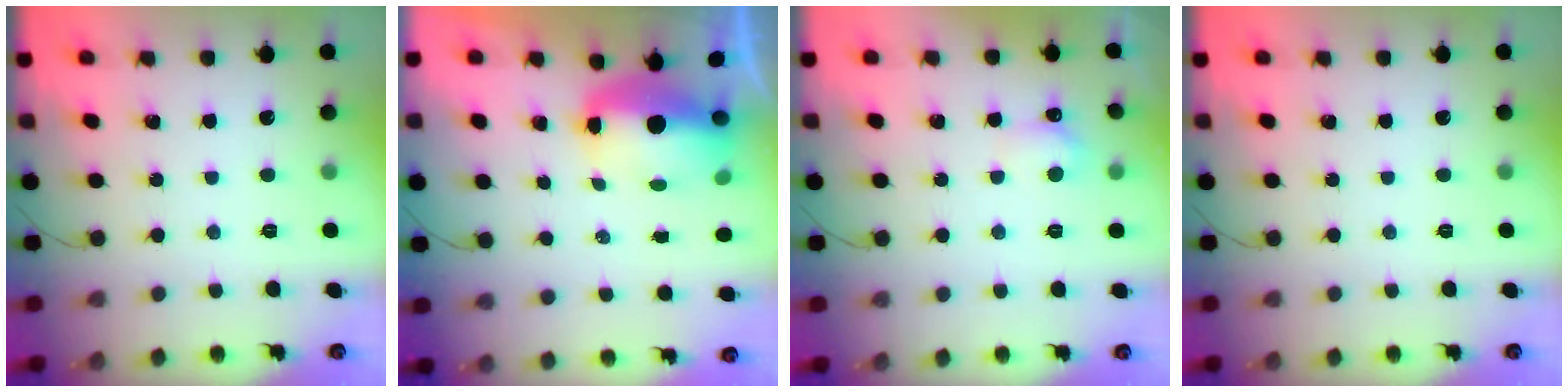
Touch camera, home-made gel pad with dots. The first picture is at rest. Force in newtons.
{"total": 8.1, "press": 8.0, "slide": 1.5}
{"total": 5.1, "press": 4.9, "slide": 1.3}
{"total": 0.0}